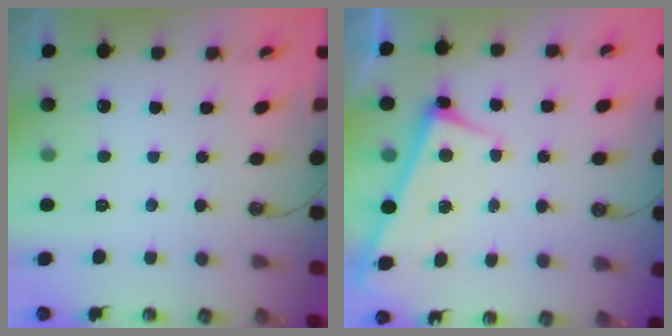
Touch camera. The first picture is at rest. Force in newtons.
{"total": 2.8, "press": 2.8, "slide": 0.3}